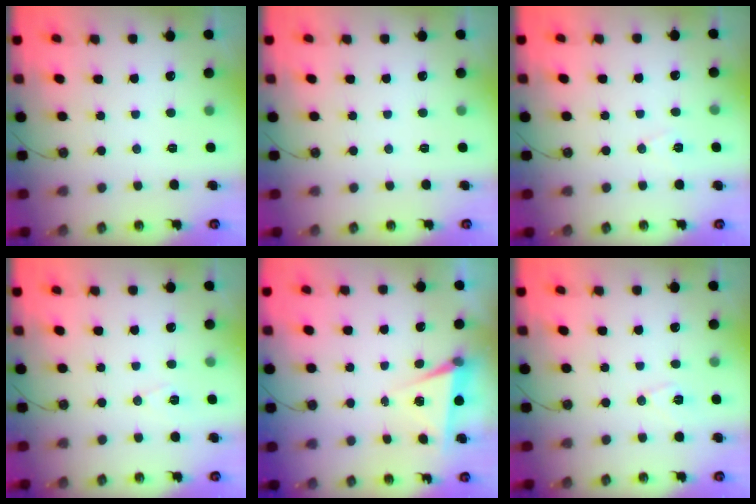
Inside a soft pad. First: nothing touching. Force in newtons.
{"total": 0.0}
{"total": 6.7, "press": 5.0, "slide": 4.4}
{"total": 7.2, "press": 5.6, "slide": 4.5}
{"total": 5.8, "press": 4.0, "slide": 4.2}
{"total": 6.9, "press": 6.0, "slide": 3.5}